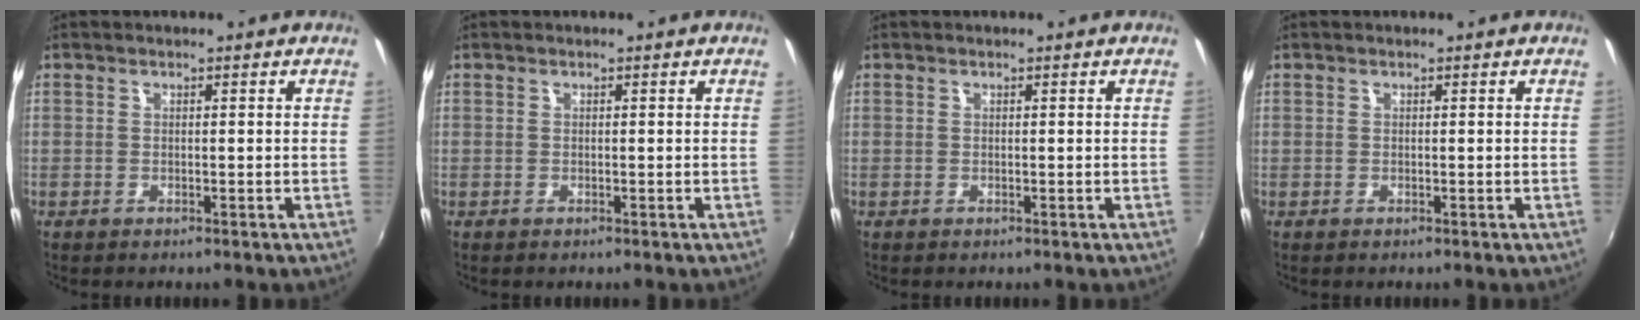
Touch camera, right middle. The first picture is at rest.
{"total": 0.0}
{"total": 0.0}
{"total": 0.0}